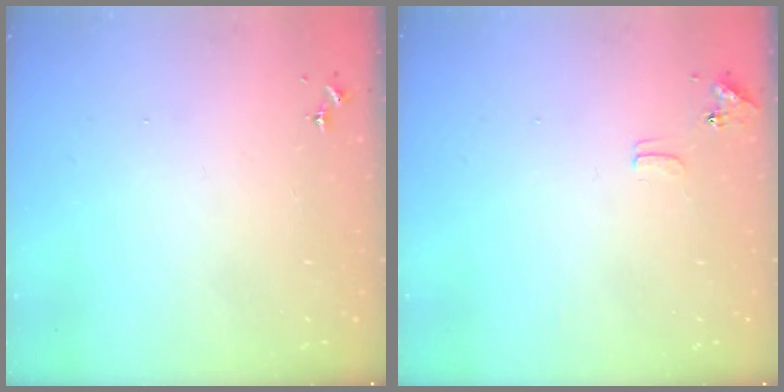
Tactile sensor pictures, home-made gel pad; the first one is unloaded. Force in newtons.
{"total": 6.9, "press": 6.9, "slide": 0.8}